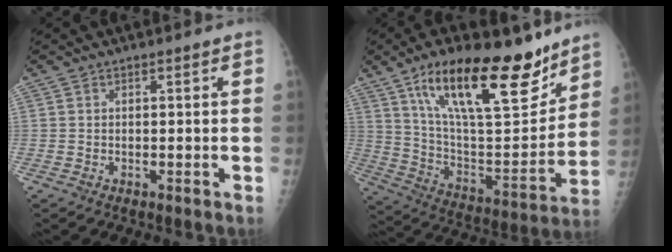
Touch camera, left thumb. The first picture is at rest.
{"total": 26.0, "force": [16.4, 9.0, 18.0], "torque": [-0.252, -0.061, 0.278]}